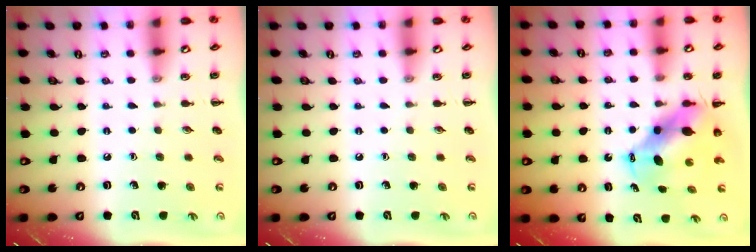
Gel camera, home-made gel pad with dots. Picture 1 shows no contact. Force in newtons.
{"total": 0.0}
{"total": 8.2, "press": 7.8, "slide": 2.2}